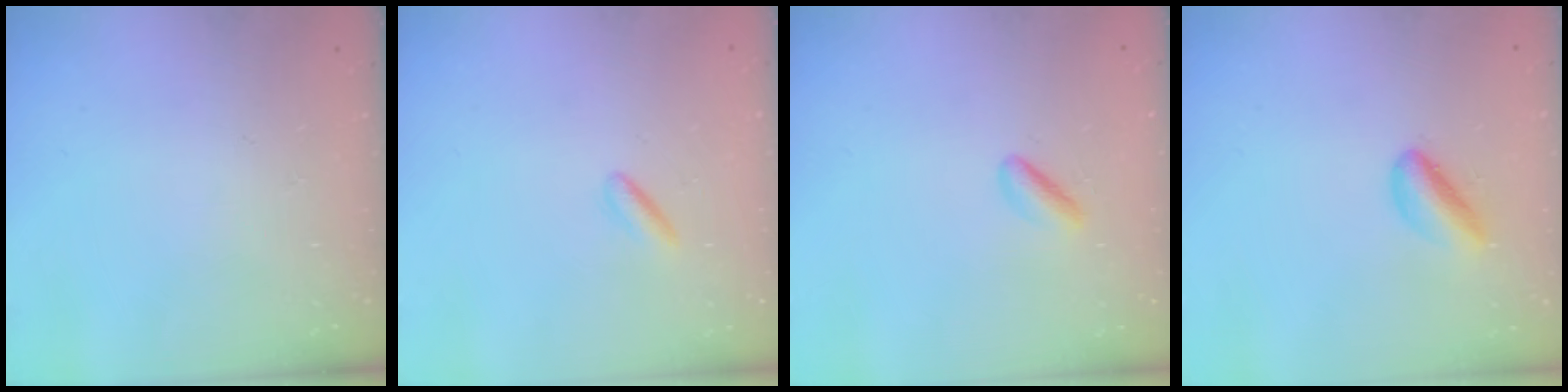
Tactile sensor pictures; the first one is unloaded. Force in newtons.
{"total": 1.2, "press": 1.1, "slide": 0.5}
{"total": 2.3, "press": 2.1, "slide": 1.0}
{"total": 5.2, "press": 5.1, "slide": 1.1}